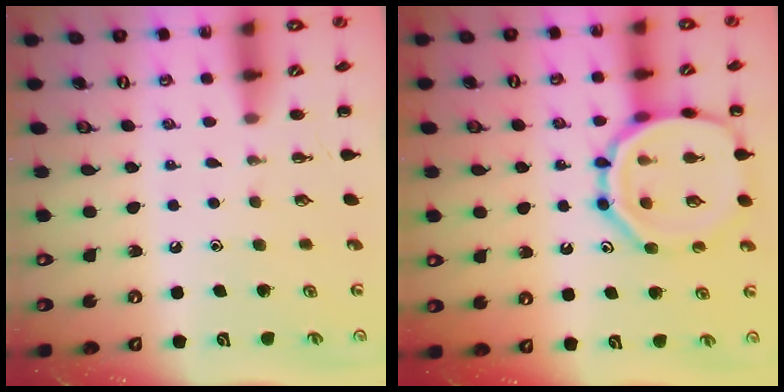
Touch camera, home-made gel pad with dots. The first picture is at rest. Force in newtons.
{"total": 16.9, "press": 16.8, "slide": 1.7}